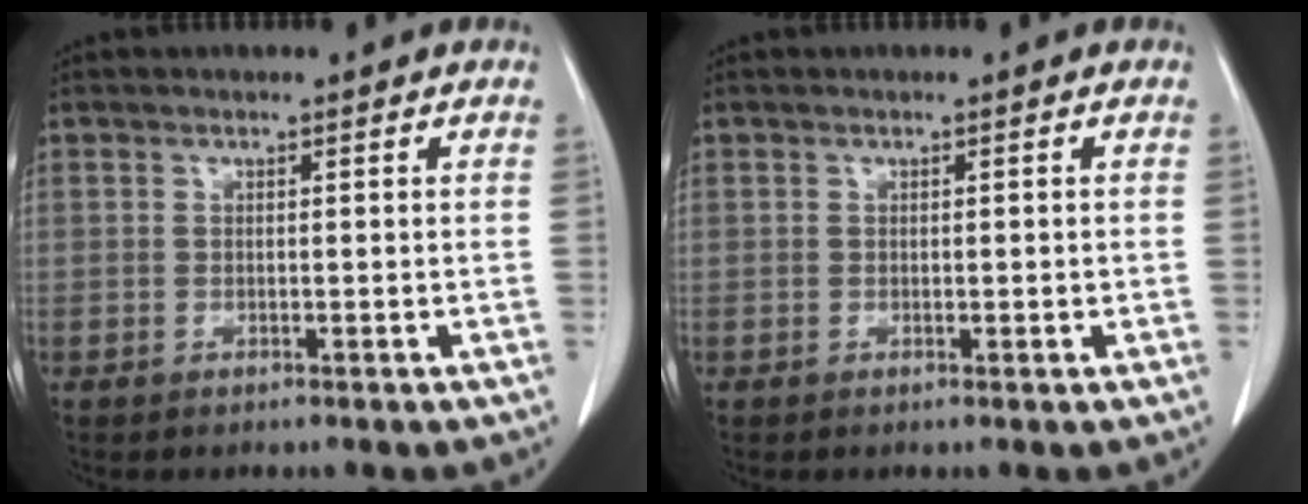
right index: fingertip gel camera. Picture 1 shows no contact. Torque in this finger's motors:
{"motor_torque": [-0.07, 0.07, -0.02, 0.01]}